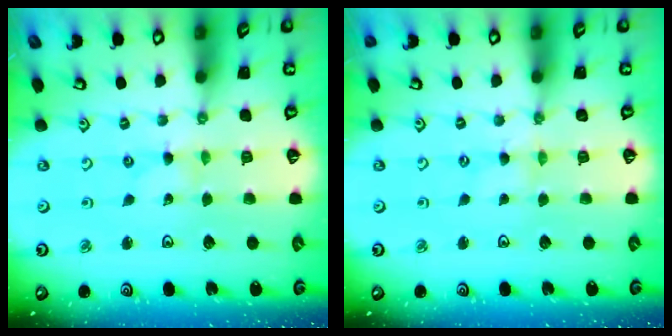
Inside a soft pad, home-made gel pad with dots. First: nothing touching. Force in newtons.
{"total": 0.0}